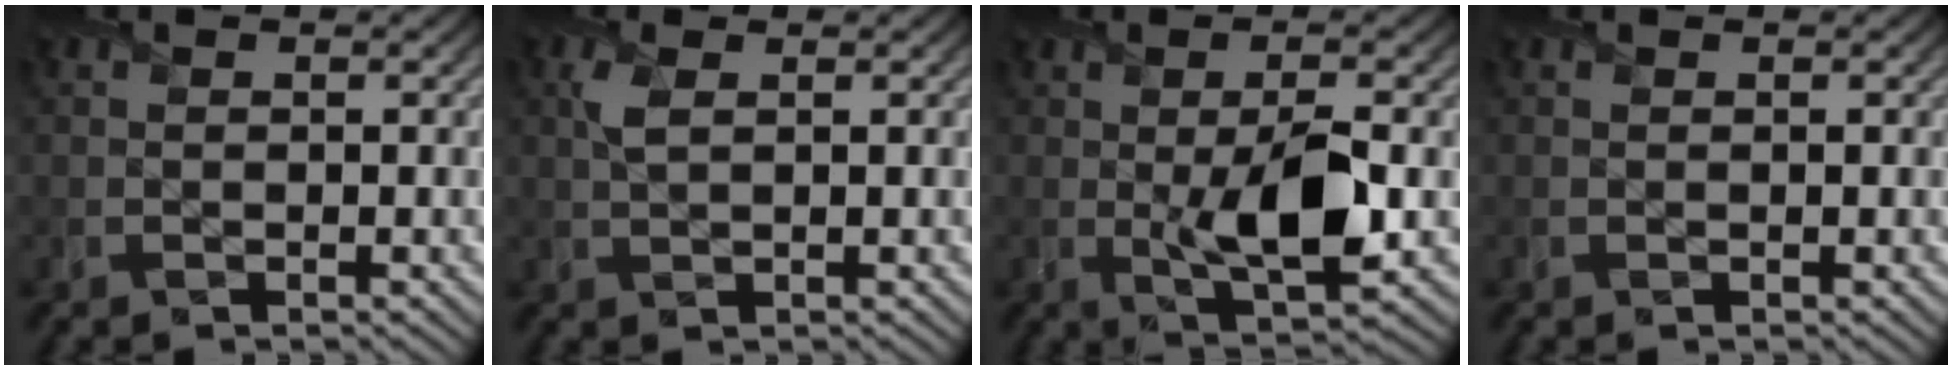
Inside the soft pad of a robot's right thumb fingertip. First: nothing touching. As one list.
[{"total": 2.2, "force": [0.7, 0.9, 1.8], "torque": [-0.052, 0.005, 0.014]}, {"total": 7.7, "force": [-0.6, 3.0, 7.1], "torque": [-0.128, -0.009, -0.006]}, {"total": 0.0}]